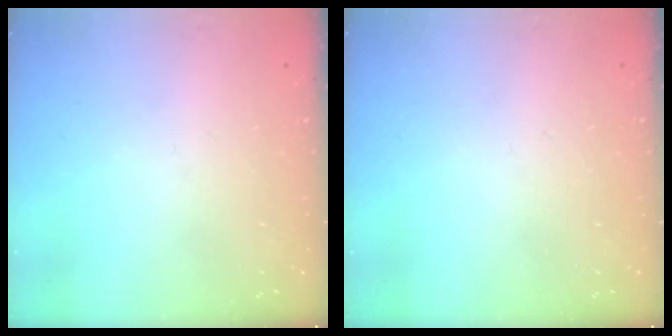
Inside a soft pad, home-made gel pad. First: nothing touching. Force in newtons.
{"total": 0.0}